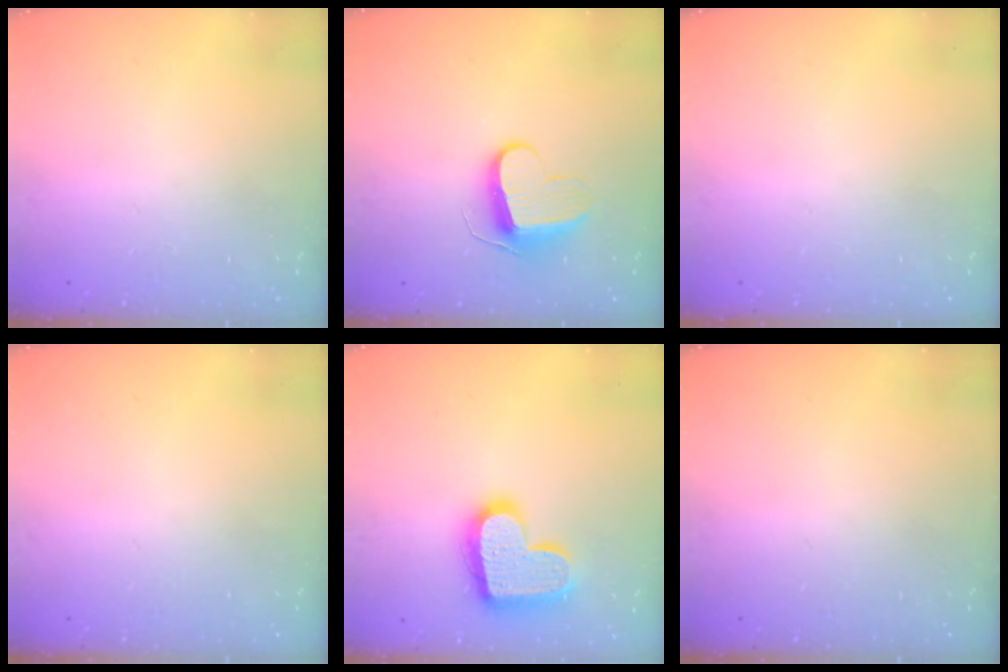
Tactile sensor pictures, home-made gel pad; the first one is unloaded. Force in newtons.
{"total": 9.8, "press": 9.8, "slide": 0.2}
{"total": 0.0}
{"total": 0.0}
{"total": 18.3, "press": 18.2, "slide": 1.1}
{"total": 0.0}